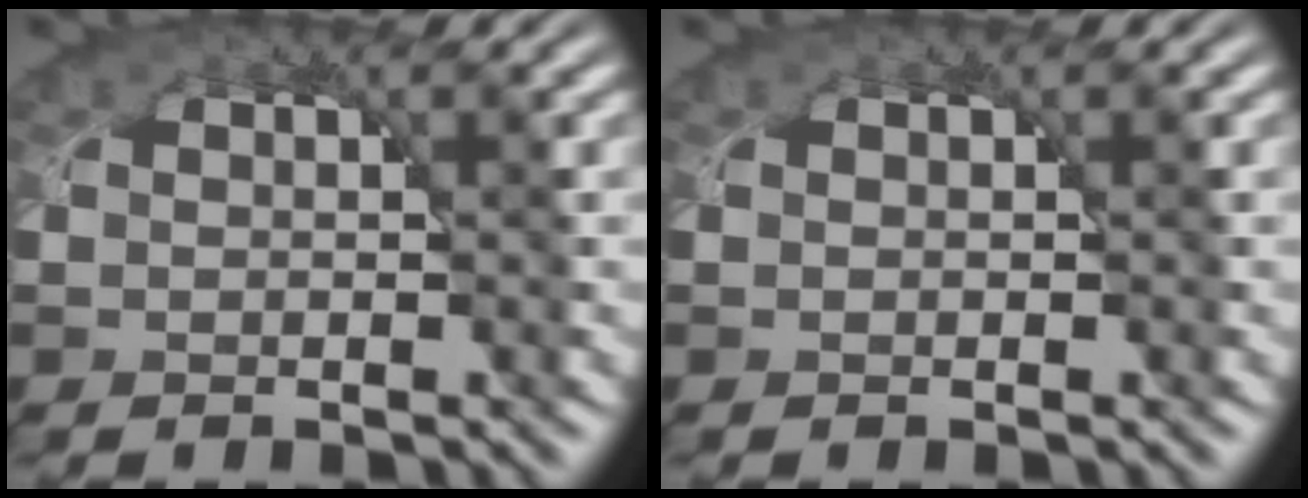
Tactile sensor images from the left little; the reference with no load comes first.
{"total": 0.0}